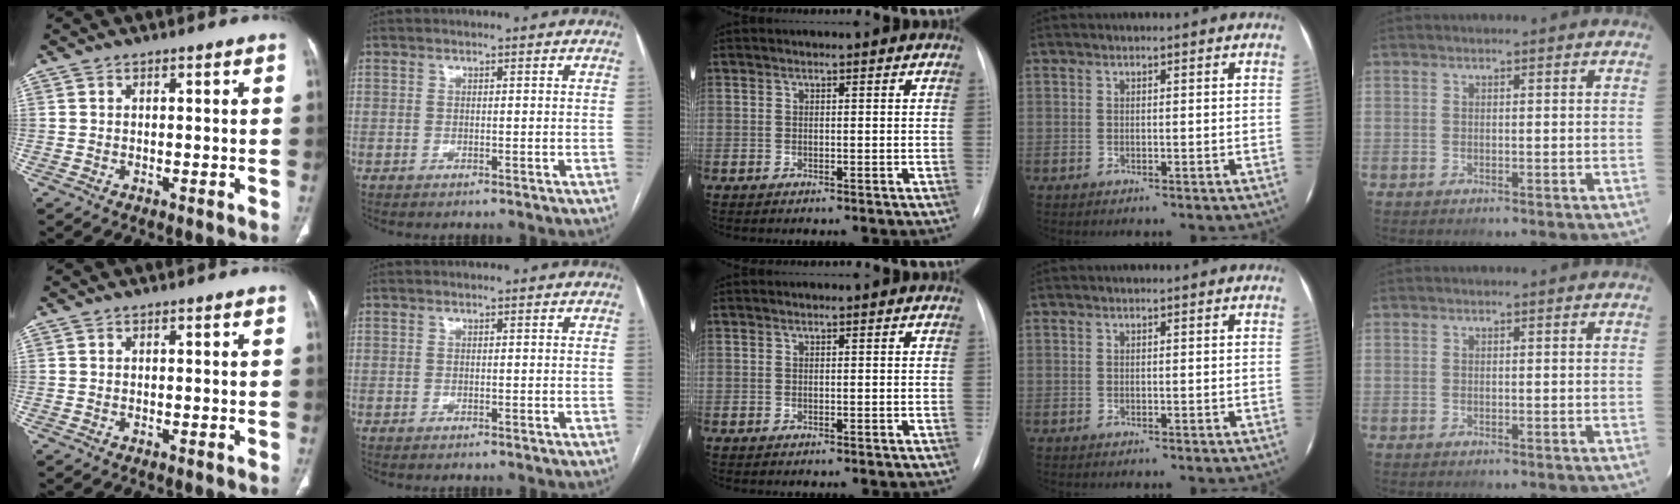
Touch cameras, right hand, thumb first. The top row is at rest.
{}